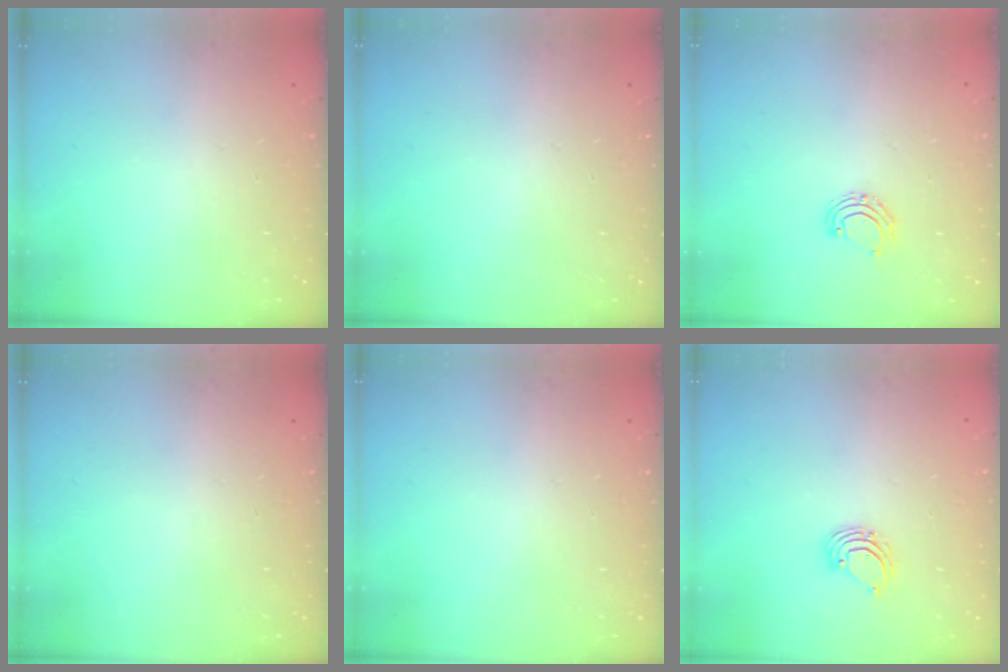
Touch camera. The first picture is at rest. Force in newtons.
{"total": 0.0}
{"total": 6.0, "press": 5.9, "slide": 1.1}
{"total": 0.0}
{"total": 0.0}
{"total": 2.6, "press": 2.6, "slide": 0.2}